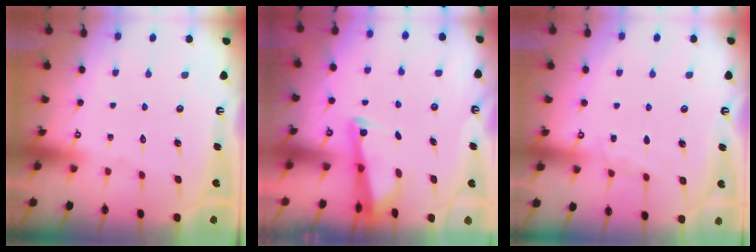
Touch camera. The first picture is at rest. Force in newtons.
{"total": 2.6, "press": 2.5, "slide": 0.6}
{"total": 4.2, "press": 4.2, "slide": 0.5}